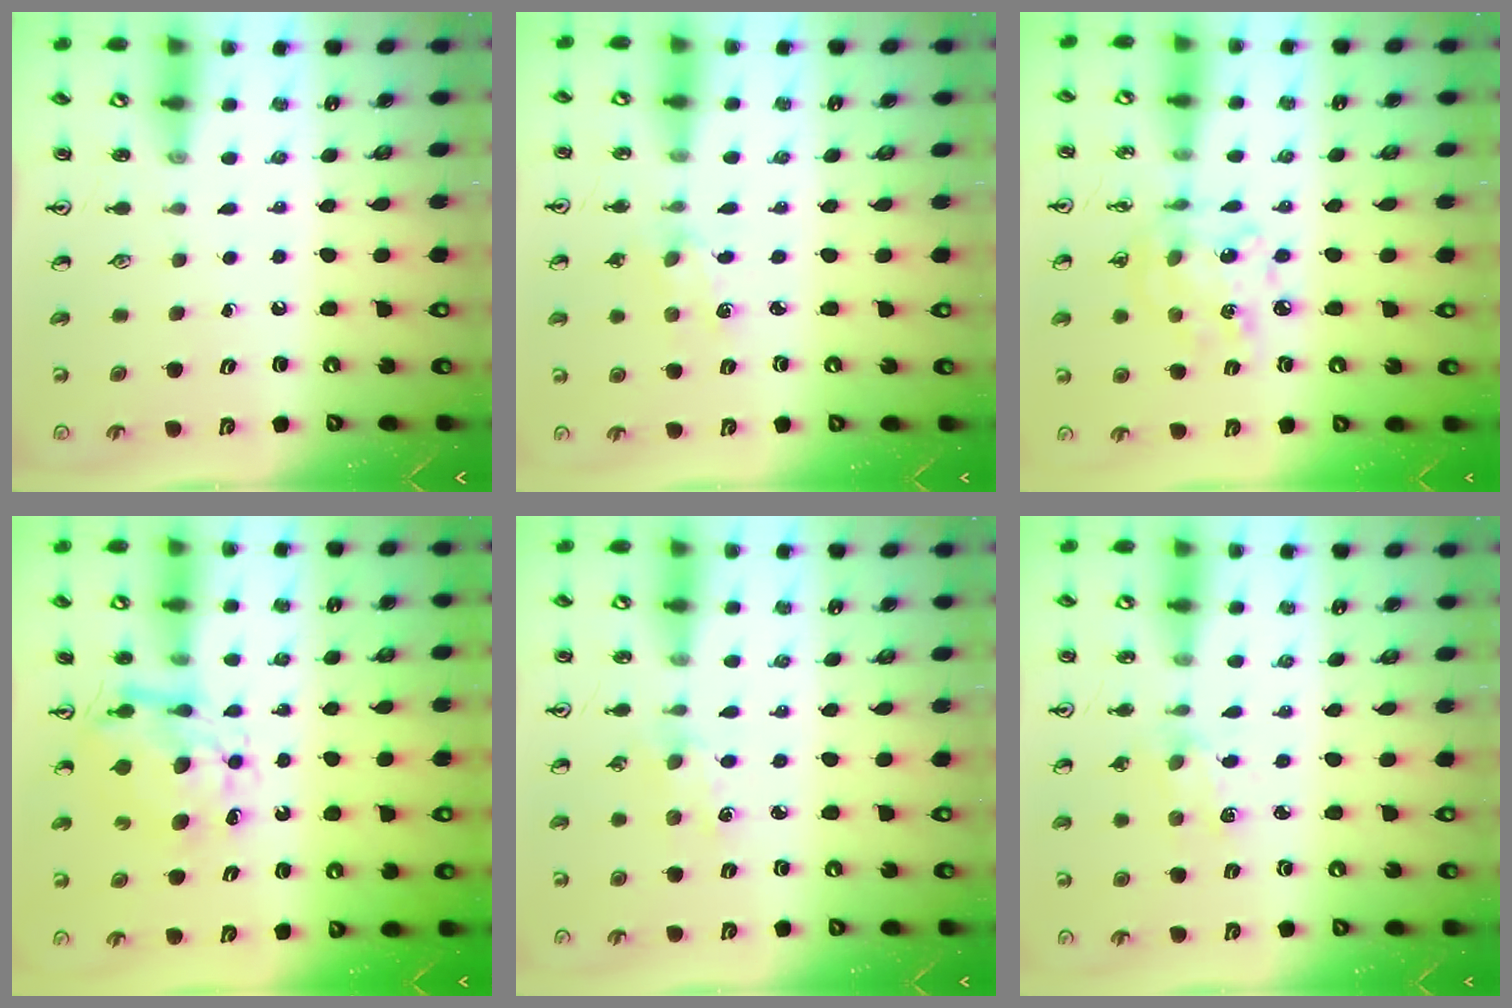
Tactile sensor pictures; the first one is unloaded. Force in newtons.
{"total": 1.8, "press": 1.8, "slide": 0.3}
{"total": 9.8, "press": 9.7, "slide": 0.9}
{"total": 8.8, "press": 8.8, "slide": 0.9}
{"total": 2.9, "press": 2.9, "slide": 0.4}
{"total": 2.1, "press": 2.1, "slide": 0.3}